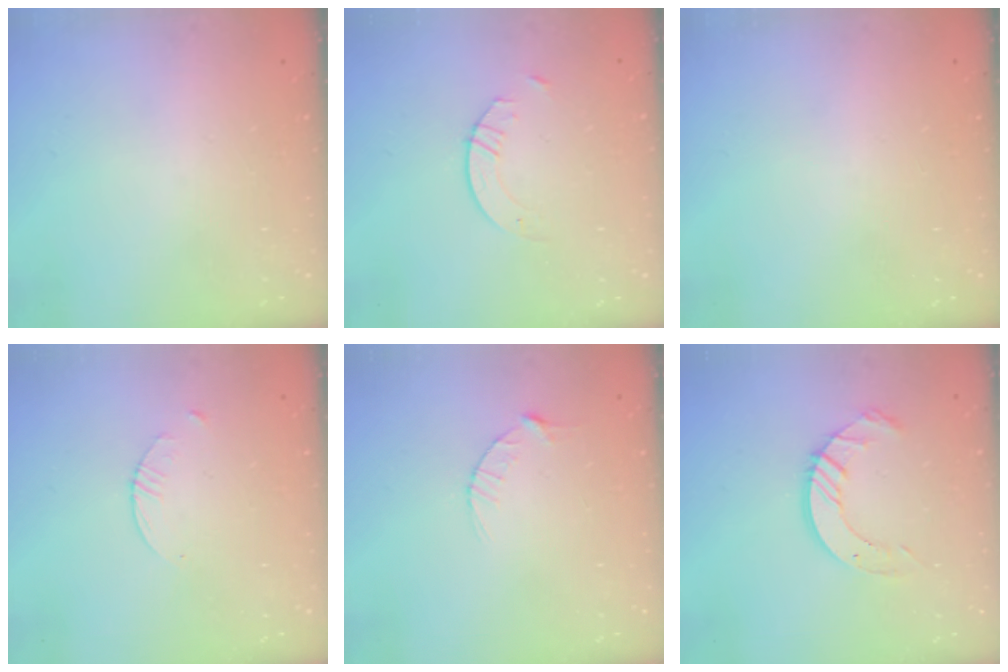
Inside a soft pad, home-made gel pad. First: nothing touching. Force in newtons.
{"total": 2.9, "press": 2.9, "slide": 0.3}
{"total": 0.0}
{"total": 1.5, "press": 1.5, "slide": 0.2}
{"total": 2.9, "press": 2.9, "slide": 0.4}
{"total": 8.8, "press": 8.8, "slide": 0.9}